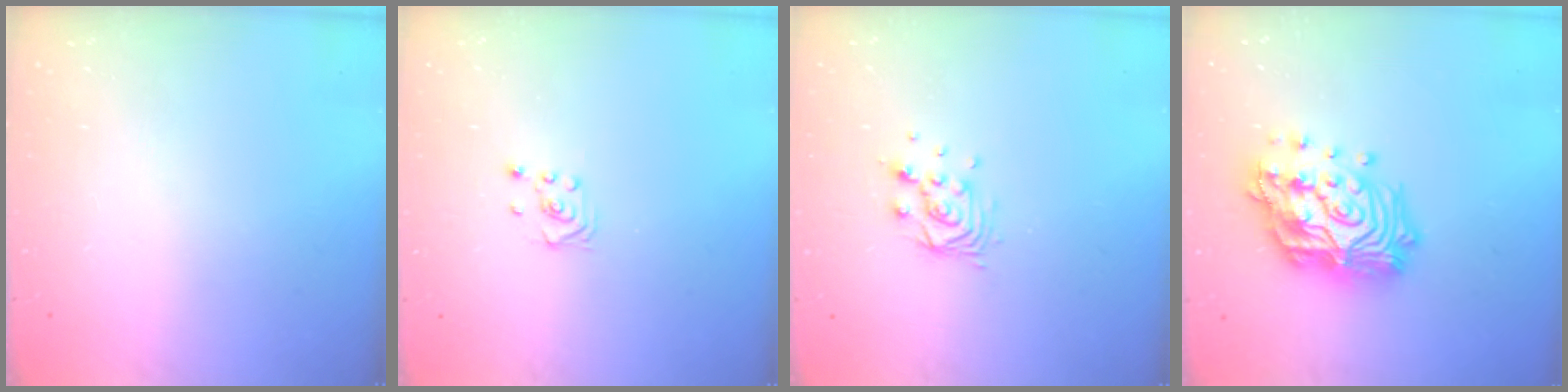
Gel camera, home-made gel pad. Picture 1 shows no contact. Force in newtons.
{"total": 1.6, "press": 1.4, "slide": 0.9}
{"total": 8.2, "press": 8.2, "slide": 0.6}
{"total": 21.5, "press": 21.3, "slide": 2.7}